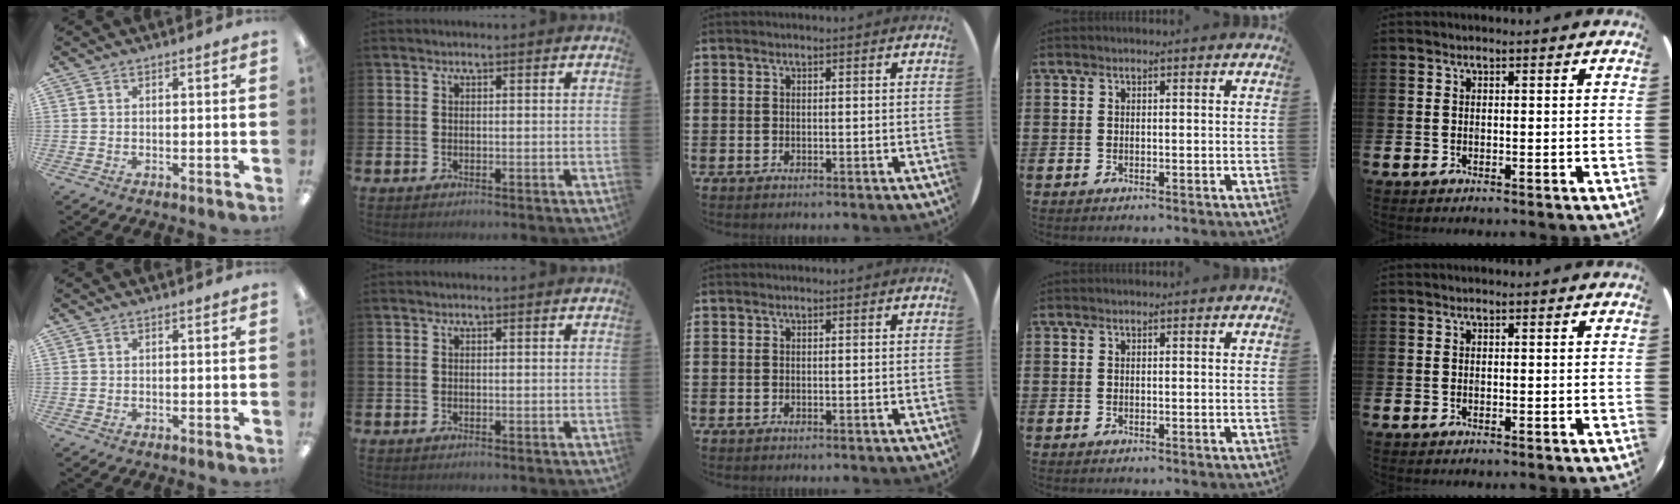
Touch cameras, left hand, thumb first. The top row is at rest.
{}